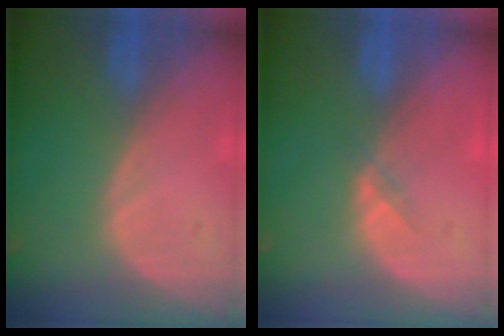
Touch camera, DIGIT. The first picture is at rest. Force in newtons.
{"total": 1.3, "press": 0.9, "slide": 0.9}